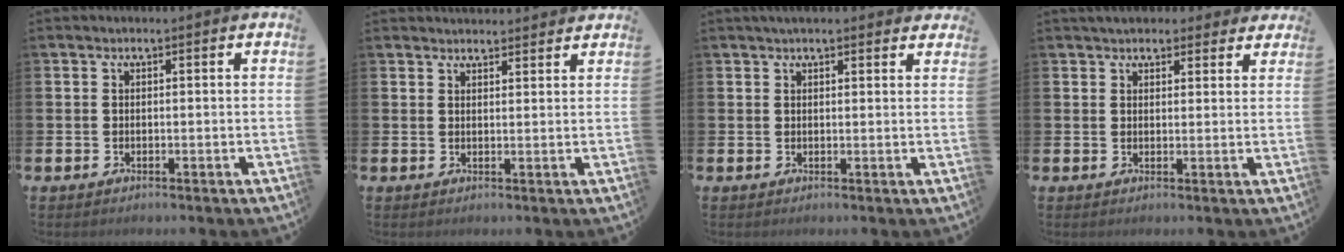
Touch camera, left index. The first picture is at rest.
{"total": 2.5, "force": [2.4, 0.4, -0.1], "torque": [0.009, -0.014, 0.042]}
{"total": 2.3, "force": [2.2, 0.4, 0.6], "torque": [-0.011, -0.004, 0.039]}
{"total": 3.8, "force": [3.5, 1.4, 0.3], "torque": [-0.003, -0.012, 0.064]}